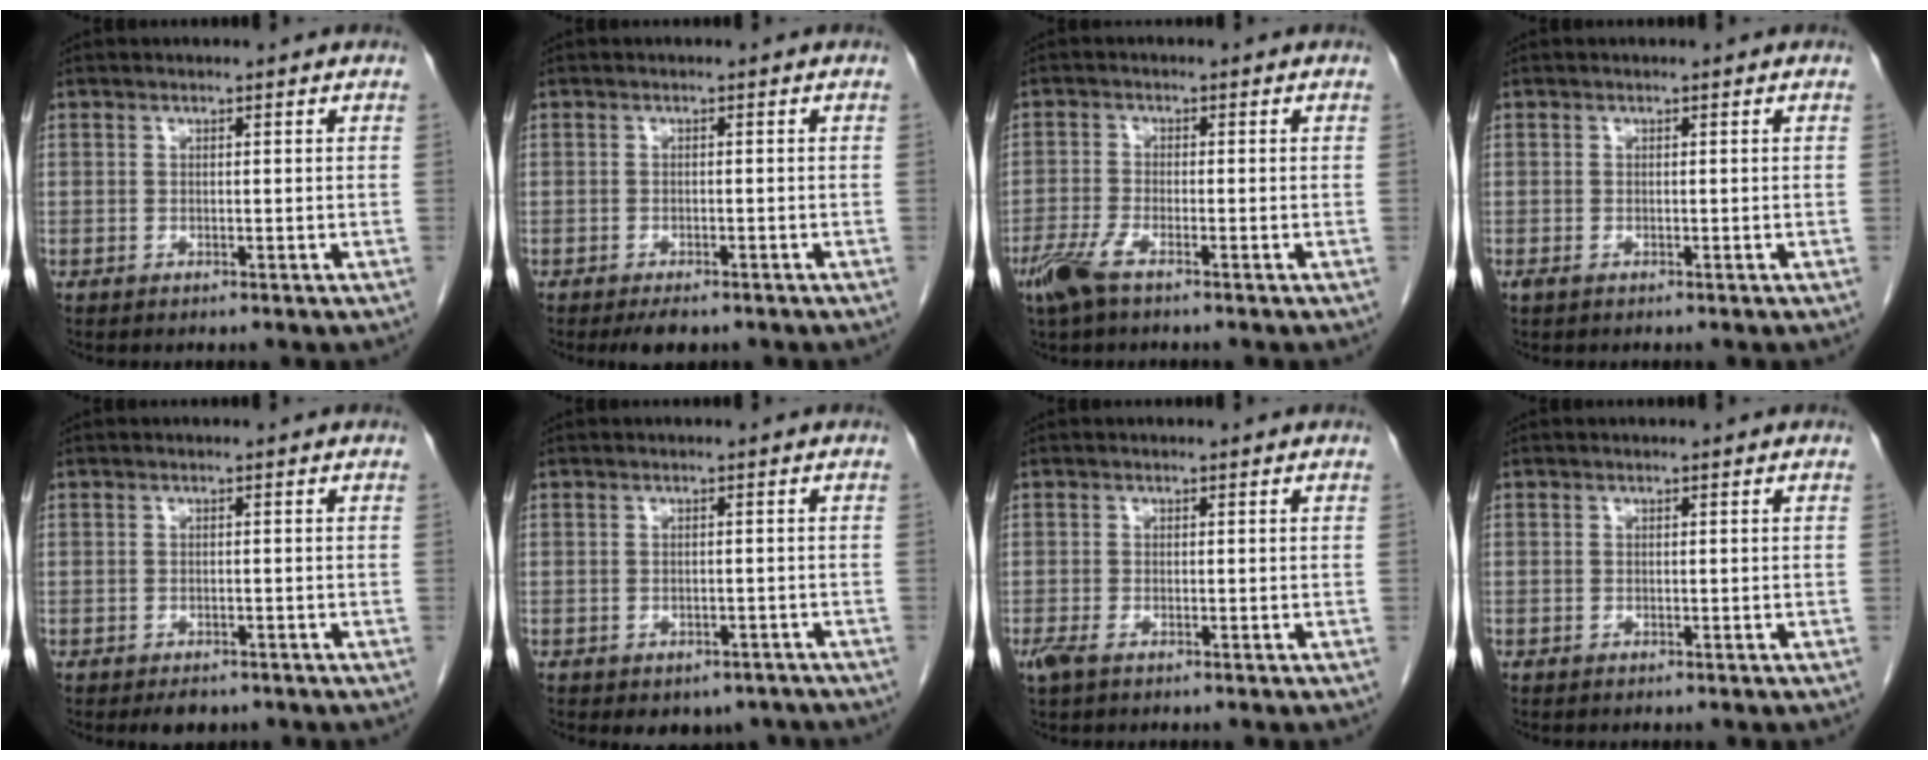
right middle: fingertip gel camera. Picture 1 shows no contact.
{"total": 3.1, "force": [-2.3, 1.2, 1.7], "torque": [-0.024, -0.004, -0.030]}
{"total": 4.4, "force": [-3.0, 0.7, 3.2], "torque": [-0.077, -0.010, -0.062]}
{"total": 0.7, "force": [-0.4, 0.3, 0.5], "torque": [-0.010, -0.001, -0.005]}
{"total": 2.8, "force": [-2.1, 1.4, 1.2], "torque": [-0.015, -0.001, -0.023]}
{"total": 5.5, "force": [-4.3, 3.1, 1.5], "torque": [-0.001, 0.010, -0.050]}
{"total": 2.1, "force": [-1.3, 0.8, 1.5], "torque": [-0.036, -0.005, -0.024]}
{"total": 0.0}